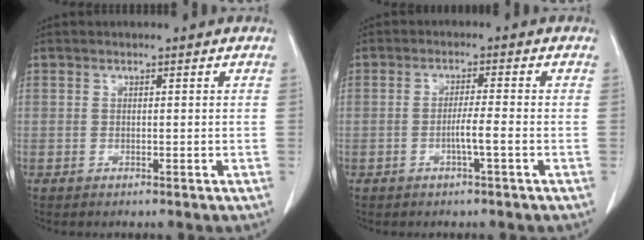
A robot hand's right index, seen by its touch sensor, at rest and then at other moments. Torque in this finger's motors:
{"motor_torque": [0.81, -0.41, 0.41, 0.11]}